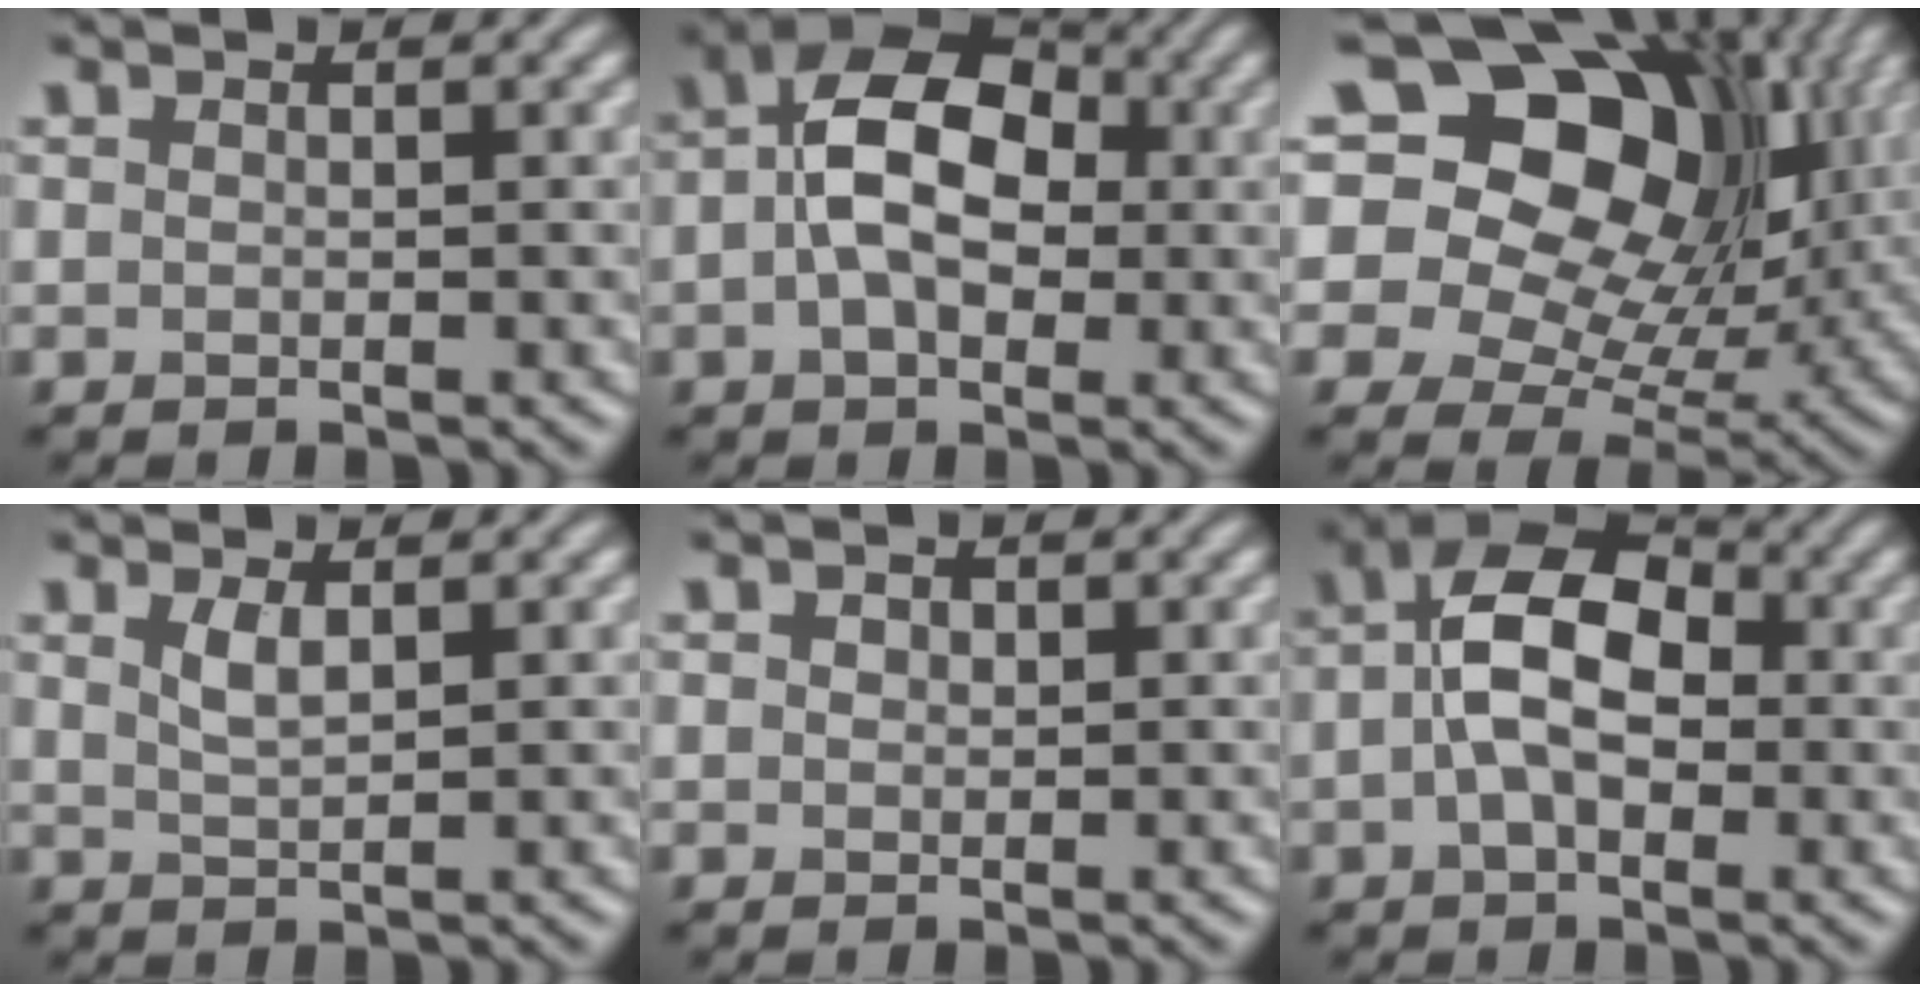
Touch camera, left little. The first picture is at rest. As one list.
[{"total": 8.4, "force": [0.2, 5.2, 6.6], "torque": [-0.109, 0.018, -0.009]}, {"total": 19.1, "force": [7.3, 13.3, 11.6], "torque": [-0.228, 0.058, 0.115]}, {"total": 1.7, "force": [0.9, 0.5, 1.3], "torque": [-0.030, -0.002, 0.020]}, {"total": 0.7, "force": [0.3, 0.6, 0.3], "torque": [-0.005, -0.002, 0.001]}, {"total": 7.8, "force": [-0.2, 4.6, 6.2], "torque": [-0.114, 0.018, -0.018]}]